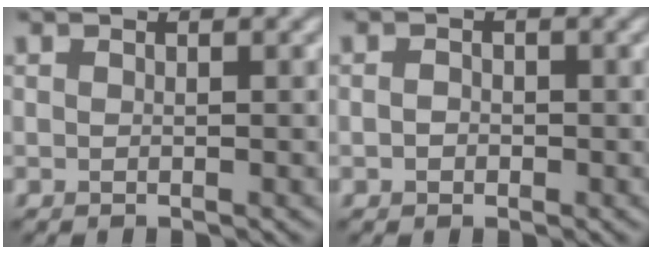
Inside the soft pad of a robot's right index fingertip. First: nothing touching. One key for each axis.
{"total": 0.9, "fx": -0.2, "fy": 0.7, "fz": 0.4, "tx": -0.008, "ty": -0.003, "tz": -0.007}